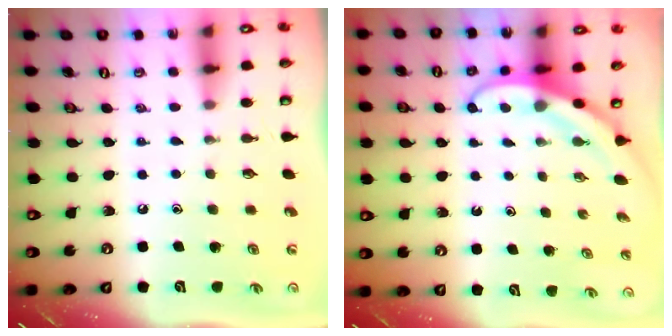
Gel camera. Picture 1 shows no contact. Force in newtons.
{"total": 3.9, "press": 3.9, "slide": 0.3}